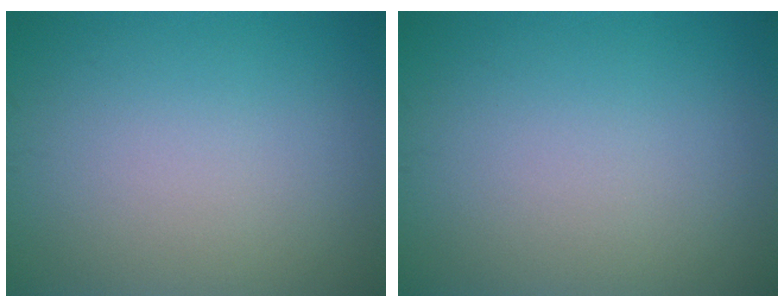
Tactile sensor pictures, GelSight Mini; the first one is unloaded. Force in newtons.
{"total": 0.0}